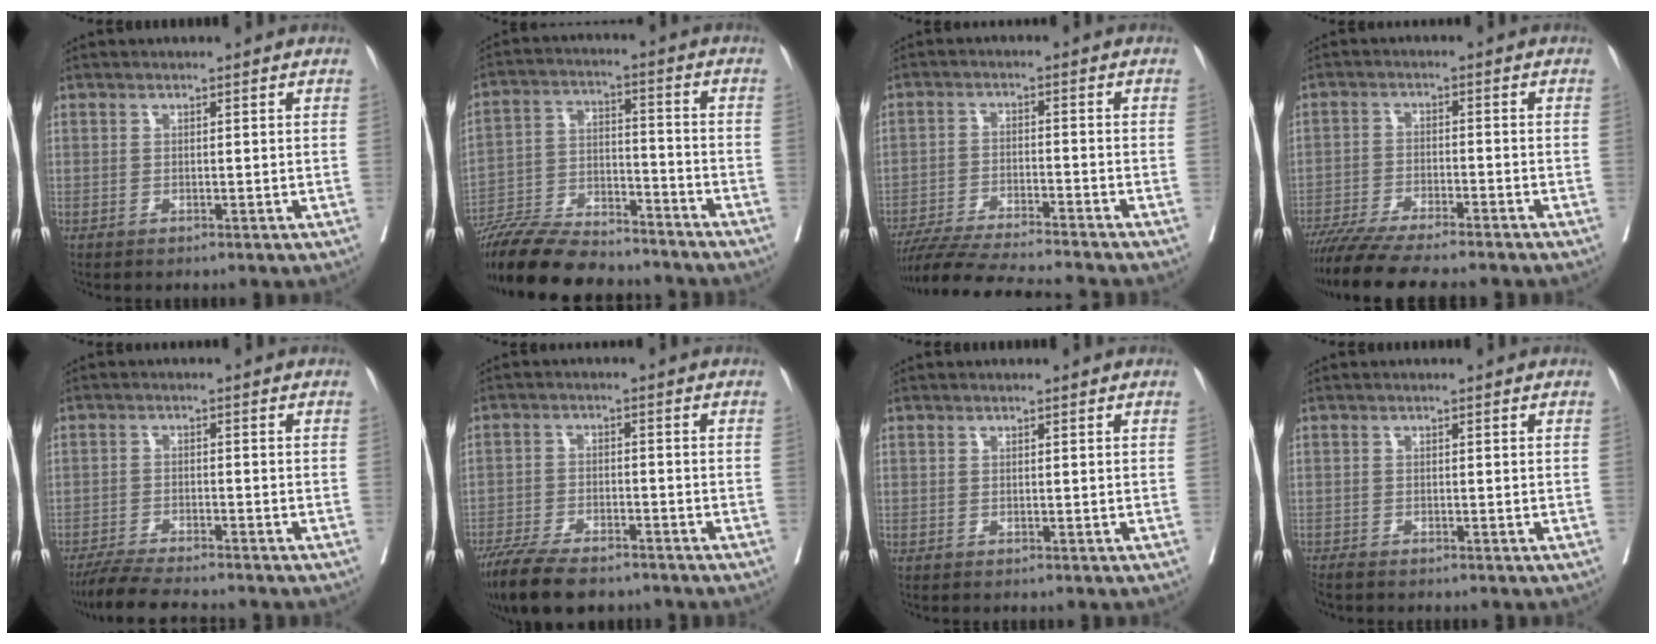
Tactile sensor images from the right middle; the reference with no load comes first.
{"total": 20.3, "force": [-18.2, 3.9, 8.2], "torque": [-0.175, -0.022, -0.301]}
{"total": 13.9, "force": [-12.7, -0.7, 5.6], "torque": [-0.078, -0.017, -0.208]}
{"total": 12.8, "force": [-11.0, 0.9, 6.4], "torque": [-0.090, -0.024, -0.171]}
{"total": 7.7, "force": [-6.9, 0.2, 3.4], "torque": [-0.052, -0.021, -0.117]}
{"total": 11.7, "force": [-9.3, 3.5, 6.2], "torque": [-0.104, -0.019, -0.153]}
{"total": 0.0}
{"total": 1.8, "force": [-1.7, 0.3, 0.6], "torque": [-0.012, -0.005, -0.029]}